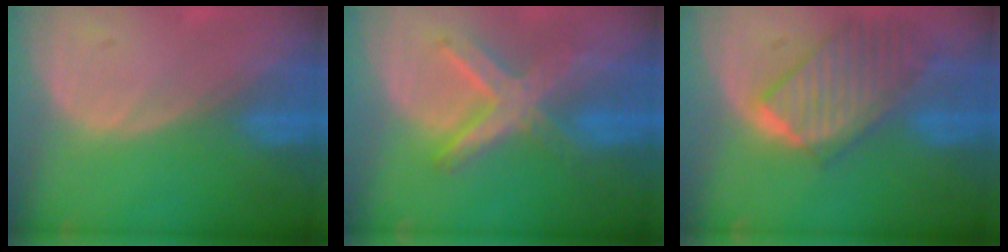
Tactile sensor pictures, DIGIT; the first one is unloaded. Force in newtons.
{"total": 8.2, "press": 7.1, "slide": 4.1}
{"total": 9.8, "press": 8.6, "slide": 4.7}